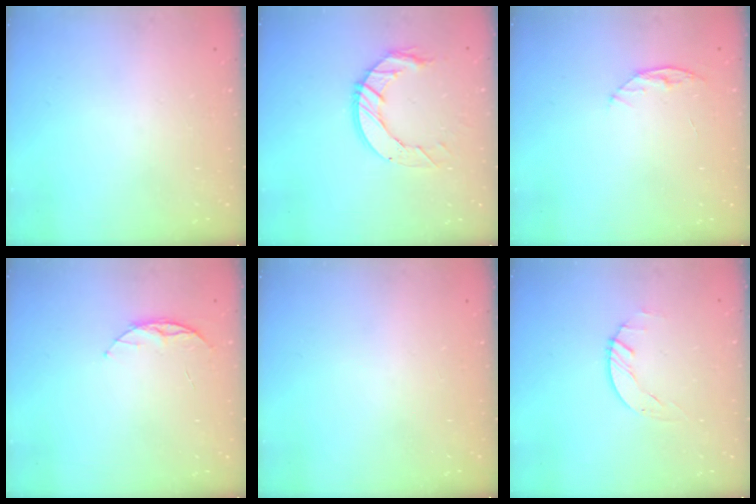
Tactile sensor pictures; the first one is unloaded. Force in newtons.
{"total": 11.0, "press": 11.0, "slide": 1.2}
{"total": 5.1, "press": 5.1, "slide": 0.5}
{"total": 6.0, "press": 5.9, "slide": 0.6}
{"total": 0.0}
{"total": 1.7, "press": 1.7, "slide": 0.1}